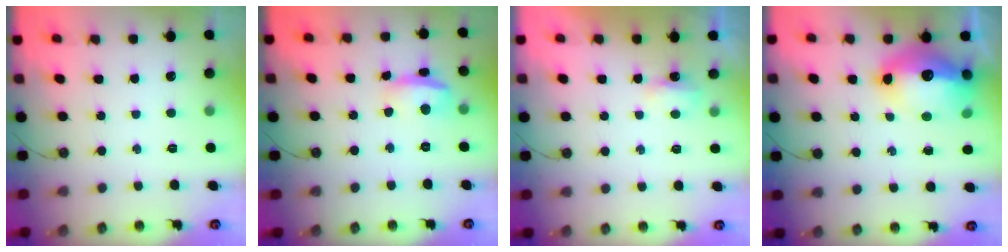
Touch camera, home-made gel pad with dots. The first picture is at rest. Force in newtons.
{"total": 7.9, "press": 7.8, "slide": 1.3}
{"total": 3.8, "press": 3.8, "slide": 0.5}
{"total": 16.9, "press": 16.8, "slide": 1.4}